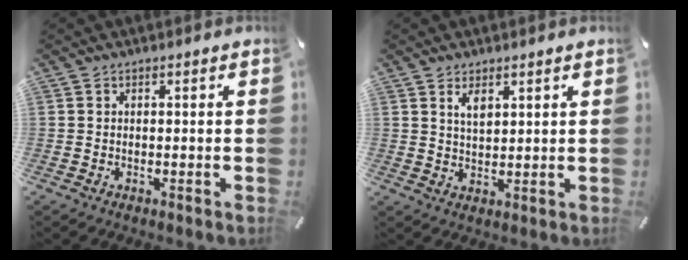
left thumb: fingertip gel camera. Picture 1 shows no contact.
{"total": 3.6, "force": [2.3, 1.6, 2.2], "torque": [-0.040, -0.007, 0.040]}